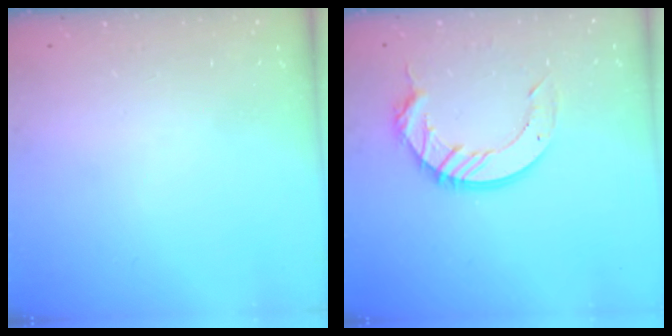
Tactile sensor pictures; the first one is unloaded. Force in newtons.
{"total": 12.2, "press": 12.1, "slide": 1.1}